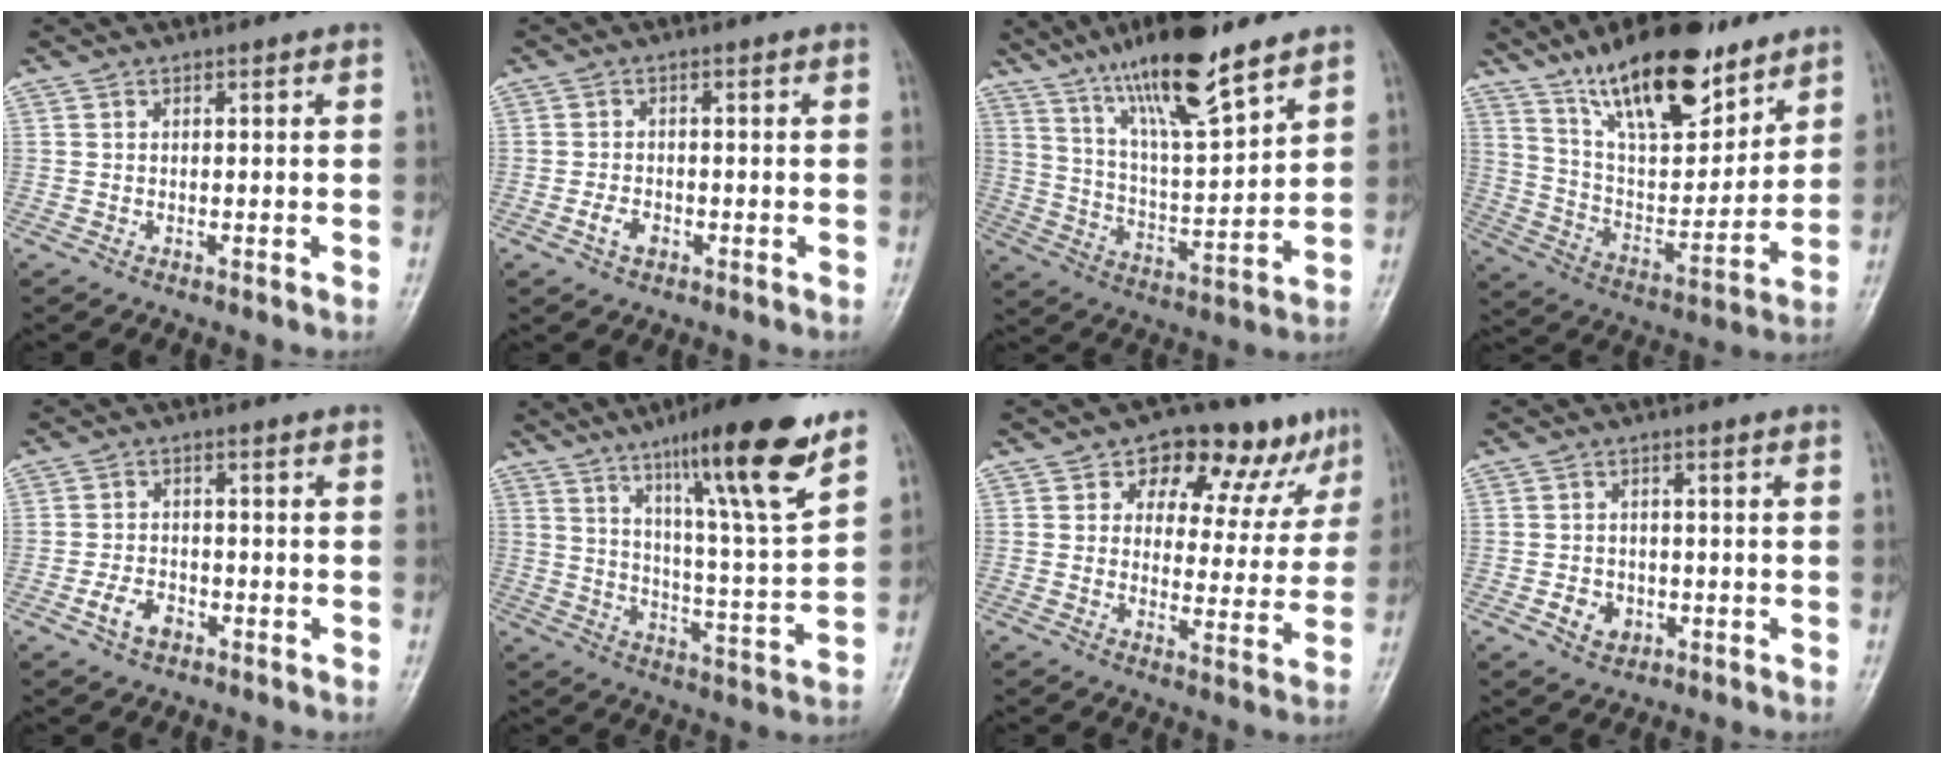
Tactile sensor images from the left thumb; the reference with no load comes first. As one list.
[{"total": 2.8, "force": [-1.2, 1.9, 1.7], "torque": [-0.031, 0.007, -0.021]}, {"total": 17.1, "force": [12.0, 3.4, 11.7], "torque": [-0.192, -0.058, 0.218]}, {"total": 21.2, "force": [14.5, 8.1, 13.3], "torque": [-0.175, -0.073, 0.254]}, {"total": 4.4, "force": [-2.2, 2.8, 2.6], "torque": [-0.044, 0.016, -0.041]}, {"total": 19.6, "force": [12.3, 2.1, 15.1], "torque": [-0.212, -0.063, 0.193]}, {"total": 14.0, "force": [8.7, 8.0, 7.5], "torque": [-0.034, -0.025, 0.114]}, {"total": 4.1, "force": [-1.3, 3.4, 2.0], "torque": [-0.019, 0.006, -0.015]}]